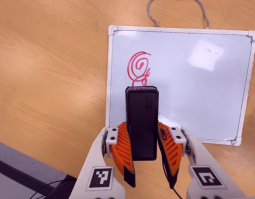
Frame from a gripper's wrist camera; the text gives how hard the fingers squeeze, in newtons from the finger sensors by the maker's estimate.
{"total": 8.1, "left": 6.5, "right": 9.6}